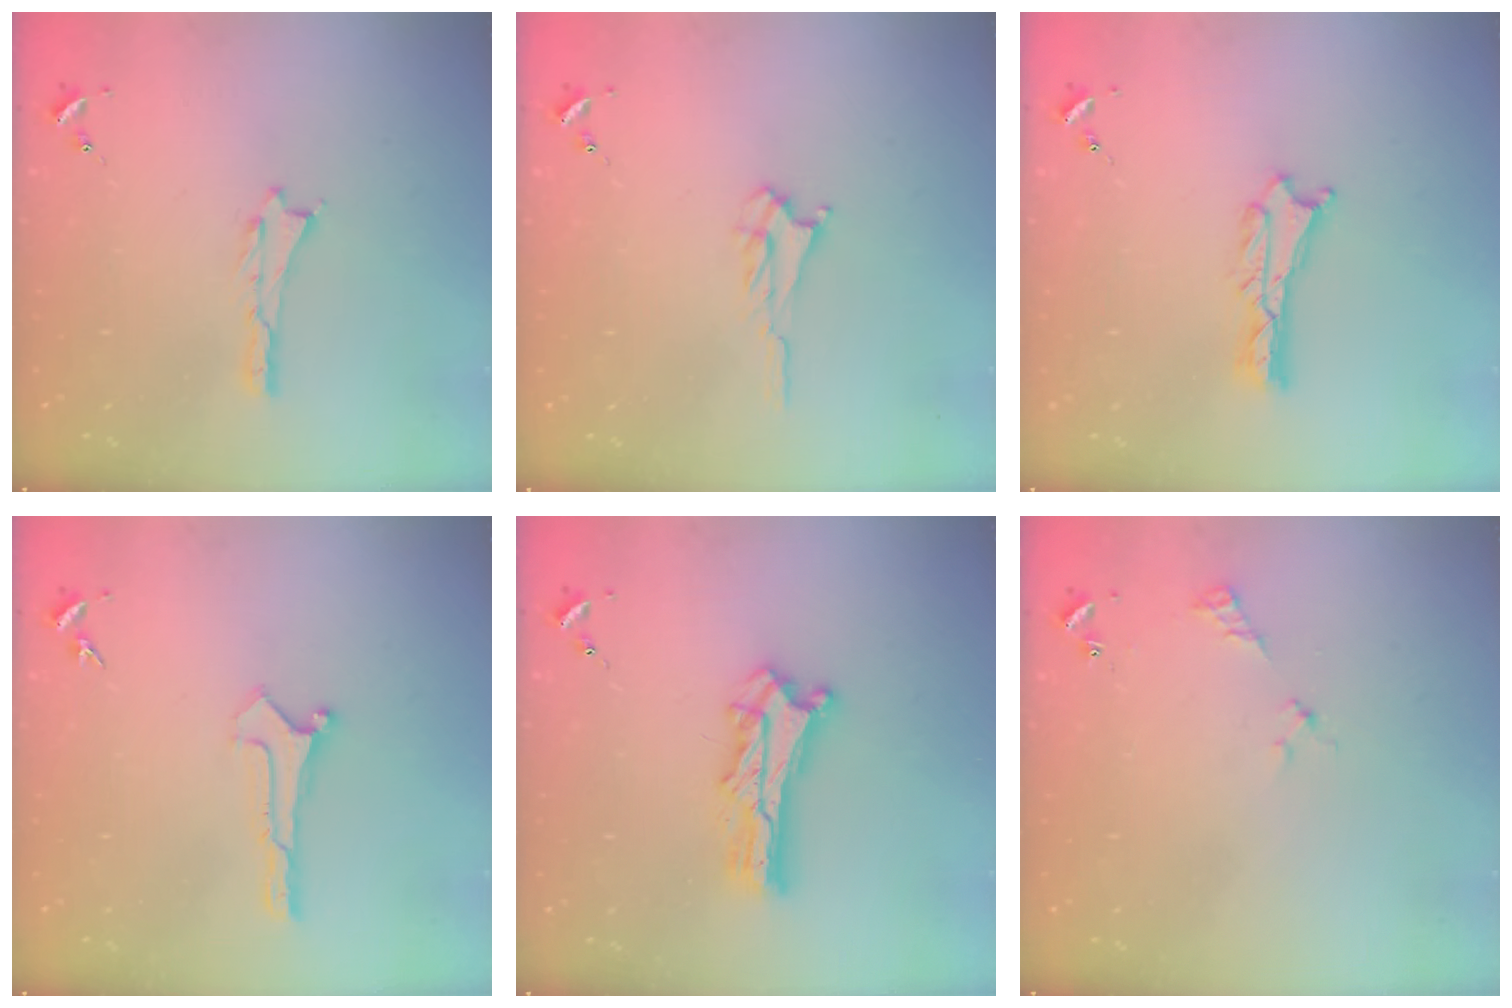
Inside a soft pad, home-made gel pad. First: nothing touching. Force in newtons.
{"total": 2.5, "press": 2.5, "slide": 0.3}
{"total": 1.3, "press": 1.3, "slide": 0.1}
{"total": 0.0}
{"total": 7.2, "press": 7.1, "slide": 0.6}
{"total": 2.5, "press": 2.5, "slide": 0.3}